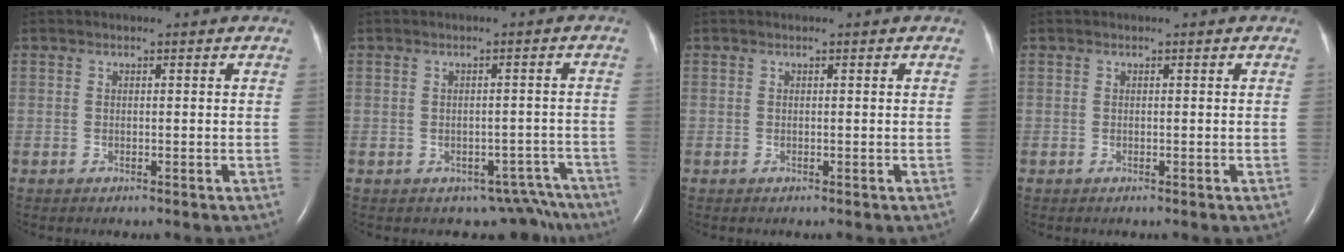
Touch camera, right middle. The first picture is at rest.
{"total": 7.2, "force": [-5.9, 4.1, 0.5], "torque": [0.022, 0.028, -0.063]}
{"total": 0.0}
{"total": 0.0}